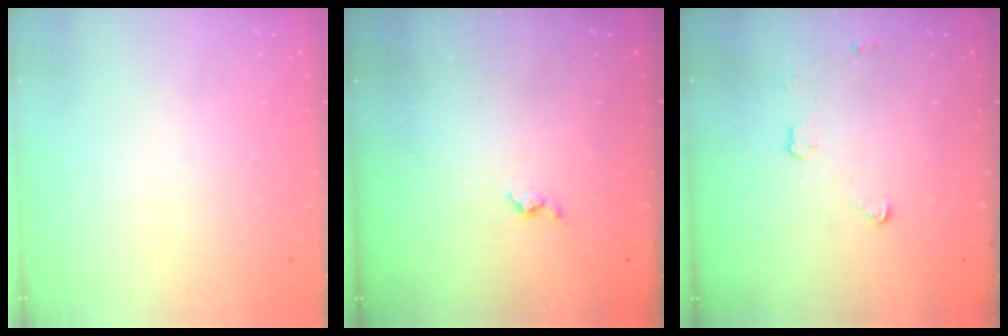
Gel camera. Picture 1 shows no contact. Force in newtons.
{"total": 4.6, "press": 4.5, "slide": 0.7}
{"total": 3.6, "press": 3.5, "slide": 0.5}